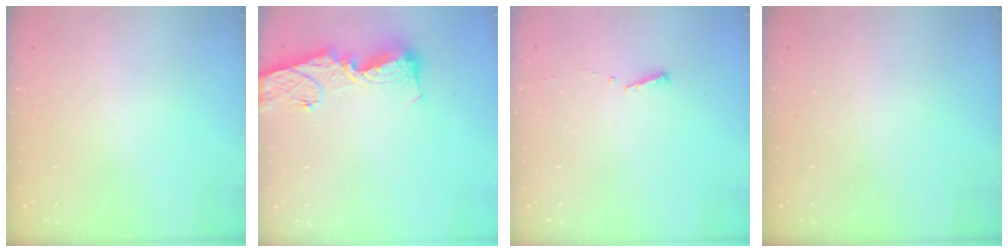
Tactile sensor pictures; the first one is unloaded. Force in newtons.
{"total": 13.6, "press": 13.5, "slide": 1.5}
{"total": 3.6, "press": 3.5, "slide": 0.8}
{"total": 0.0}